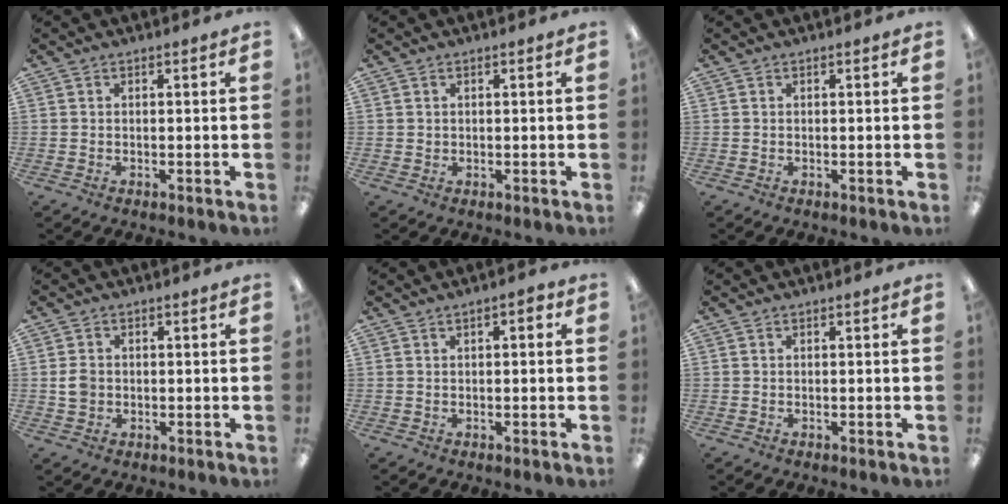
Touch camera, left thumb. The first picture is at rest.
{"total": 0.9, "force": [0.4, 0.8, 0.1], "torque": [-0.004, 0.004, 0.007]}
{"total": 0.0}
{"total": 3.6, "force": [-0.1, 3.1, 1.8], "torque": [-0.026, 0.004, -0.002]}
{"total": 2.1, "force": [0.7, 0.9, 1.8], "torque": [-0.027, 0.002, 0.008]}
{"total": 0.0}